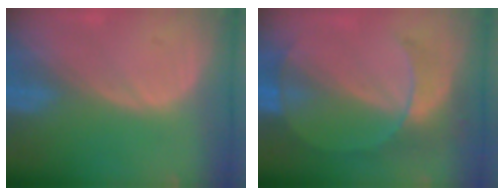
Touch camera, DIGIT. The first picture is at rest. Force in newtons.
{"total": 7.6, "press": 6.8, "slide": 3.5}